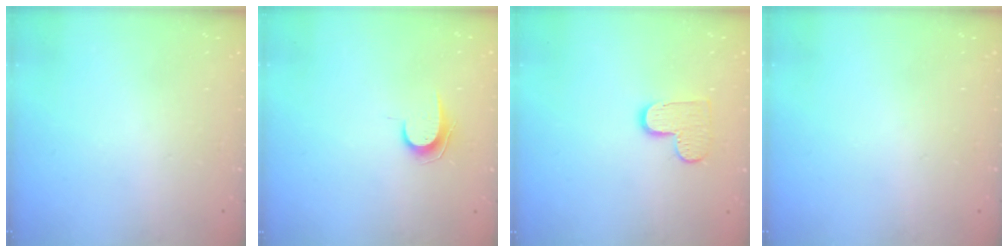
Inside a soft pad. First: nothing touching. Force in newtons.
{"total": 6.7, "press": 6.7, "slide": 0.7}
{"total": 8.5, "press": 8.4, "slide": 0.4}
{"total": 0.0}